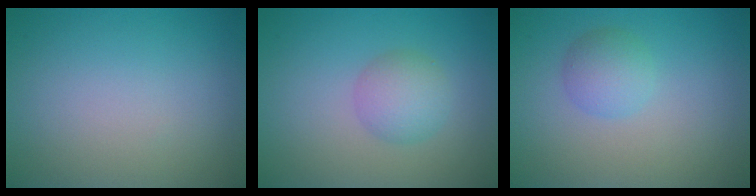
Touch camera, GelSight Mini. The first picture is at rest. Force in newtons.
{"total": 2.9, "press": 2.9, "slide": 0.0}
{"total": 2.3, "press": 2.3, "slide": 0.1}